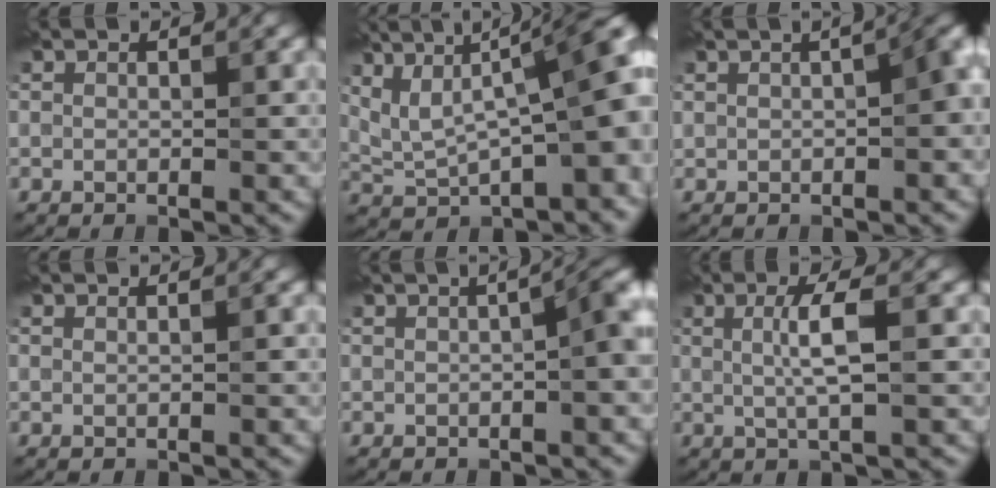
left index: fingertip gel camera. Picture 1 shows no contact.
{"total": 11.3, "force": [3.4, 3.7, 10.1], "torque": [-0.166, 0.008, 0.068]}
{"total": 4.2, "force": [0.3, 1.4, 3.9], "torque": [-0.039, 0.009, 0.010]}
{"total": 0.5, "force": [0.3, 0.2, 0.3], "torque": [0.000, -0.004, -0.001]}
{"total": 5.1, "force": [-0.1, 1.9, 4.7], "torque": [-0.034, 0.015, 0.000]}
{"total": 3.4, "force": [0.3, 0.6, 3.4], "torque": [-0.062, 0.003, 0.003]}